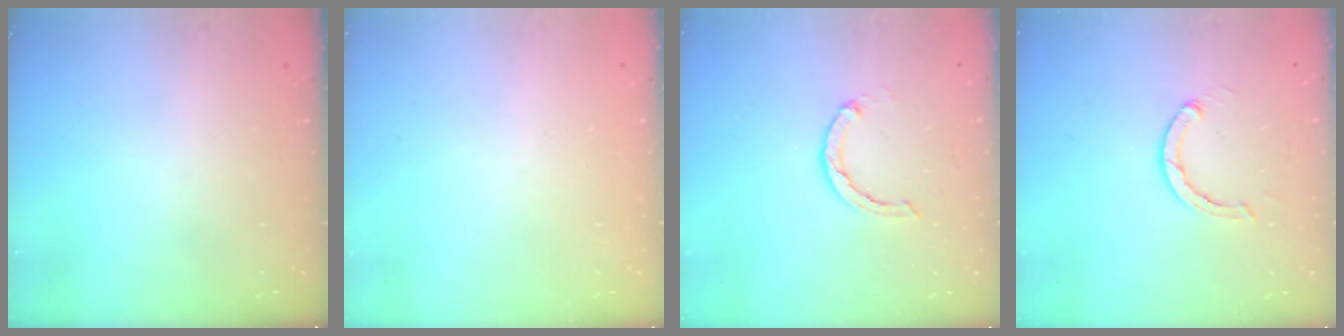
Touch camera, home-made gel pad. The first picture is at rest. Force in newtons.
{"total": 2.6, "press": 2.6, "slide": 0.2}
{"total": 2.4, "press": 2.4, "slide": 0.4}
{"total": 2.9, "press": 2.9, "slide": 0.5}